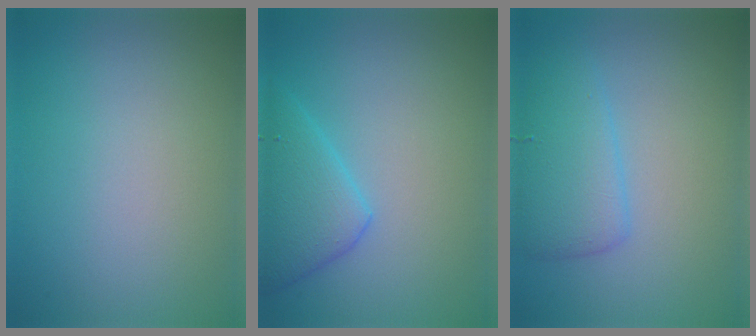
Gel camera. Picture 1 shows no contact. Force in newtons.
{"total": 4.0, "press": 4.0, "slide": 0.1}
{"total": 3.5, "press": 3.5, "slide": 0.3}